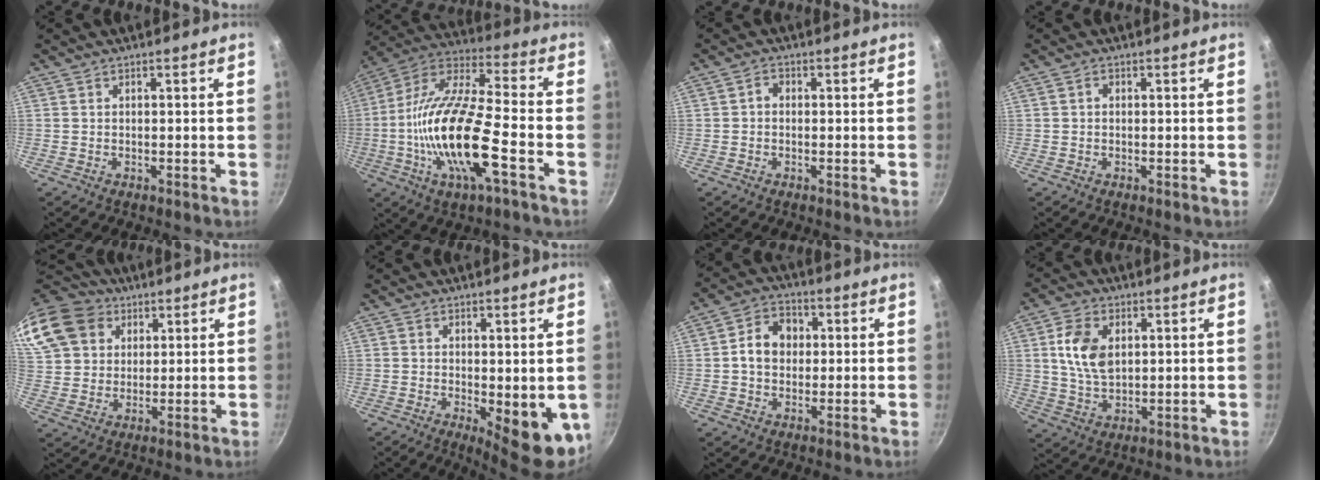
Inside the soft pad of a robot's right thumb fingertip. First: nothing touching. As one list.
[{"total": 21.2, "force": [-5.9, 6.4, 19.4], "torque": [-0.371, 0.031, -0.126]}, {"total": 1.5, "force": [-0.3, 1.1, 0.9], "torque": [-0.015, 0.009, -0.006]}, {"total": 0.7, "force": [0.0, 0.6, 0.4], "torque": [-0.006, 0.006, 0.000]}, {"total": 20.3, "force": [10.3, 15.1, 8.7], "torque": [-0.201, 0.017, 0.197]}, {"total": 9.3, "force": [-0.9, 3.6, 8.5], "torque": [-0.088, -0.008, 0.000]}, {"total": 7.7, "force": [0.8, 6.3, 4.5], "torque": [-0.049, 0.013, 0.000]}, {"total": 9.2, "force": [2.2, 5.9, 6.7], "torque": [-0.116, -0.008, 0.043]}]